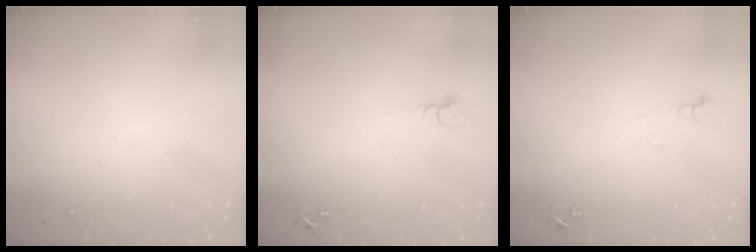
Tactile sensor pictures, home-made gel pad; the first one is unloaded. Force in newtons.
{"total": 3.2, "press": 3.2, "slide": 0.1}
{"total": 4.2, "press": 4.1, "slide": 0.5}